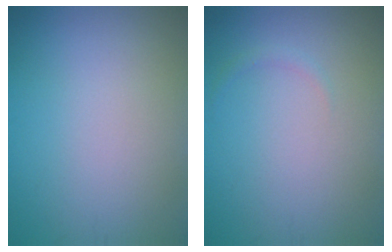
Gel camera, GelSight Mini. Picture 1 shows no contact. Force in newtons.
{"total": 0.6, "press": 0.6, "slide": 0.0}